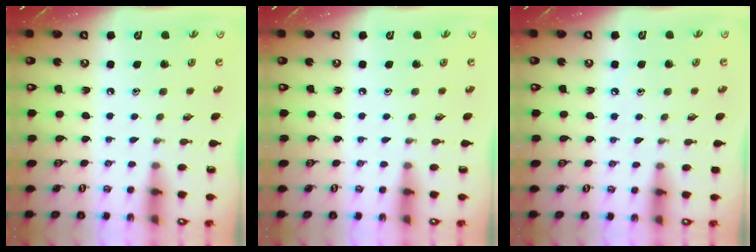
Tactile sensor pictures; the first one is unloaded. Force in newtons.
{"total": 0.0}
{"total": 4.4, "press": 4.3, "slide": 0.7}